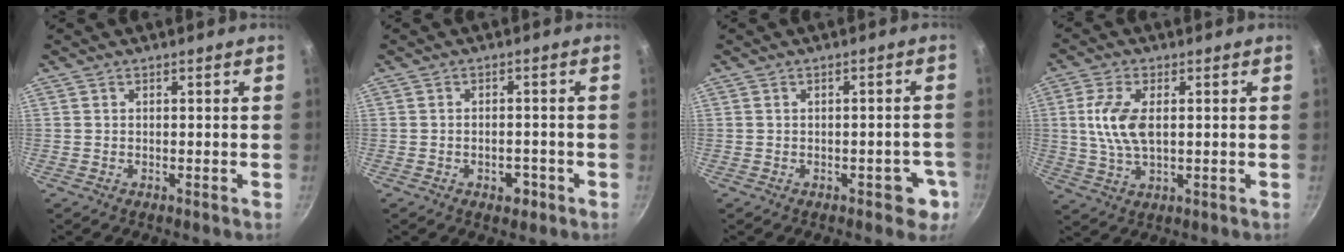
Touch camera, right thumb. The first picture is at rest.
{"total": 3.3, "force": [-1.7, 2.0, 2.0], "torque": [-0.018, 0.013, -0.019]}
{"total": 4.3, "force": [-1.7, 2.5, 3.0], "torque": [-0.008, 0.017, -0.014]}
{"total": 8.9, "force": [1.2, 4.5, 7.6], "torque": [-0.151, 0.001, 0.022]}